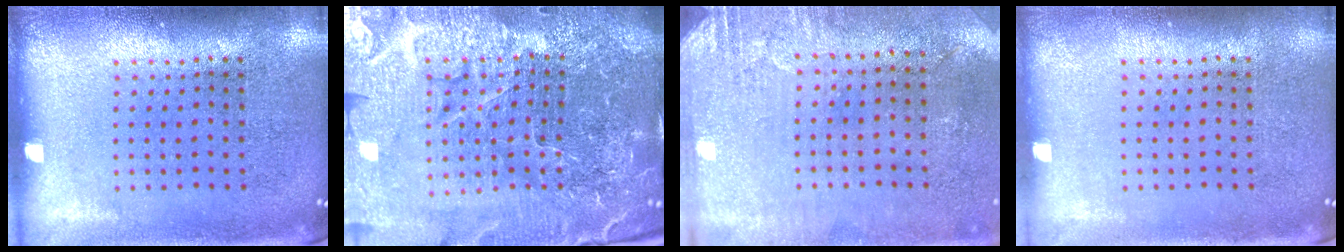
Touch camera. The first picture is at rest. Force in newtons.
{"total": 6.6, "press": 5.8, "slide": 3.0}
{"total": 2.9, "press": 2.4, "slide": 1.6}
{"total": 0.0}